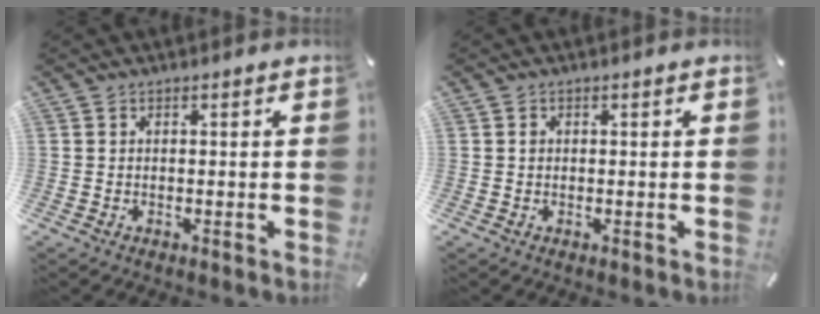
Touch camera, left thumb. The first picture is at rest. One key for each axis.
{"total": 0.6, "fx": 0.0, "fy": 0.6, "fz": 0.2, "tx": -0.004, "ty": 0.004, "tz": -0.001}